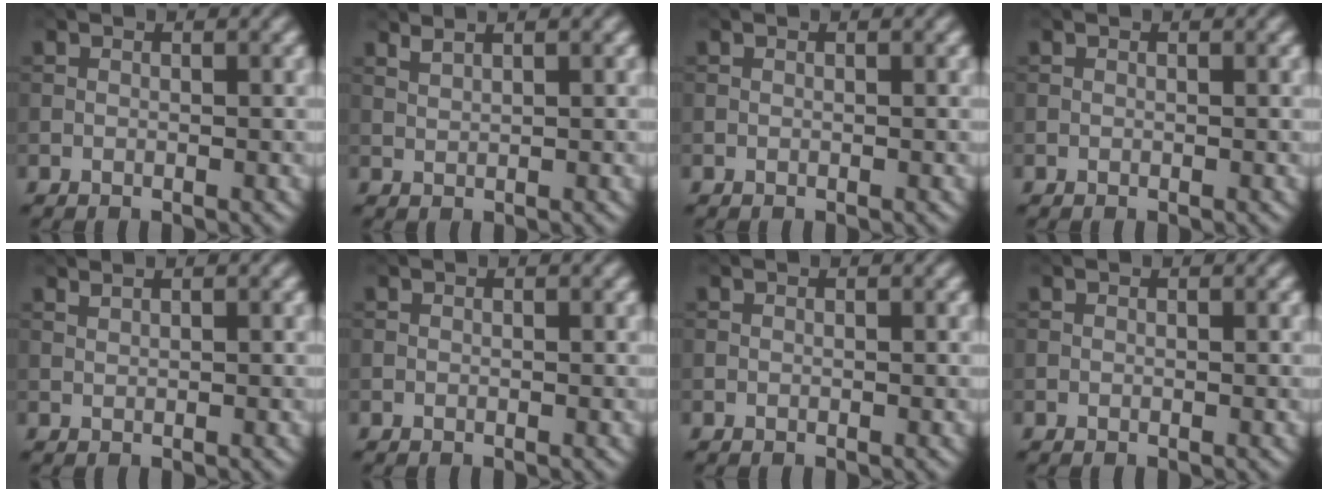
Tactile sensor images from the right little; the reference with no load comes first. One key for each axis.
{"total": 1.5, "fx": 1.2, "fy": 0.3, "fz": 0.7, "tx": -0.012, "ty": 0.000, "tz": 0.022}
{"total": 0.0}
{"total": 0.0}
{"total": 0.7, "fx": 0.7, "fy": 0.1, "fz": 0.3, "tx": -0.007, "ty": 0.000, "tz": 0.013}
{"total": 0.0}
{"total": 0.0}
{"total": 0.0}